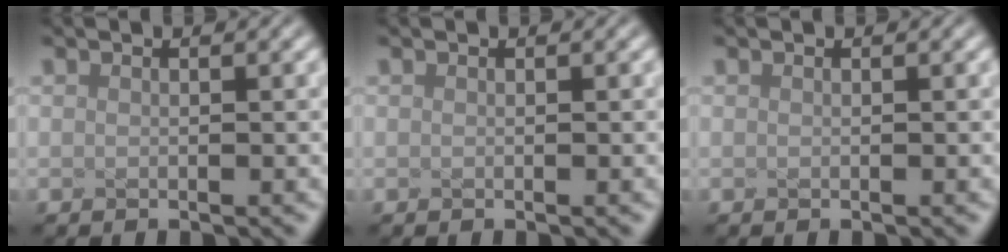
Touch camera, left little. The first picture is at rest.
{"total": 0.0}
{"total": 0.0}